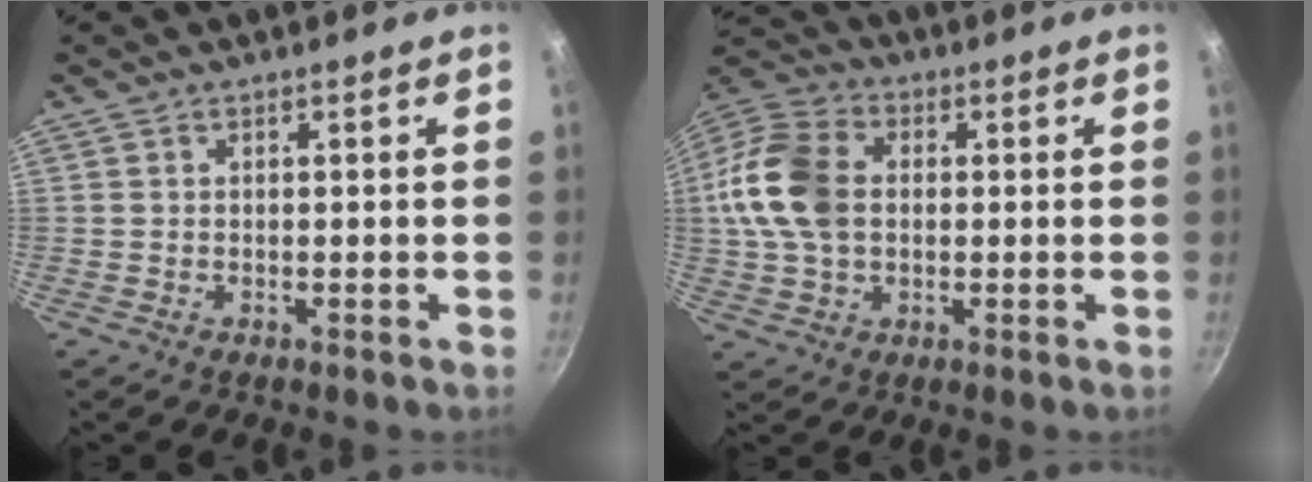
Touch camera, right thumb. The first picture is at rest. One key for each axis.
{"total": 14.9, "fx": 0.9, "fy": 10.5, "fz": 10.5, "tx": -0.199, "ty": 0.021, "tz": 0.004}